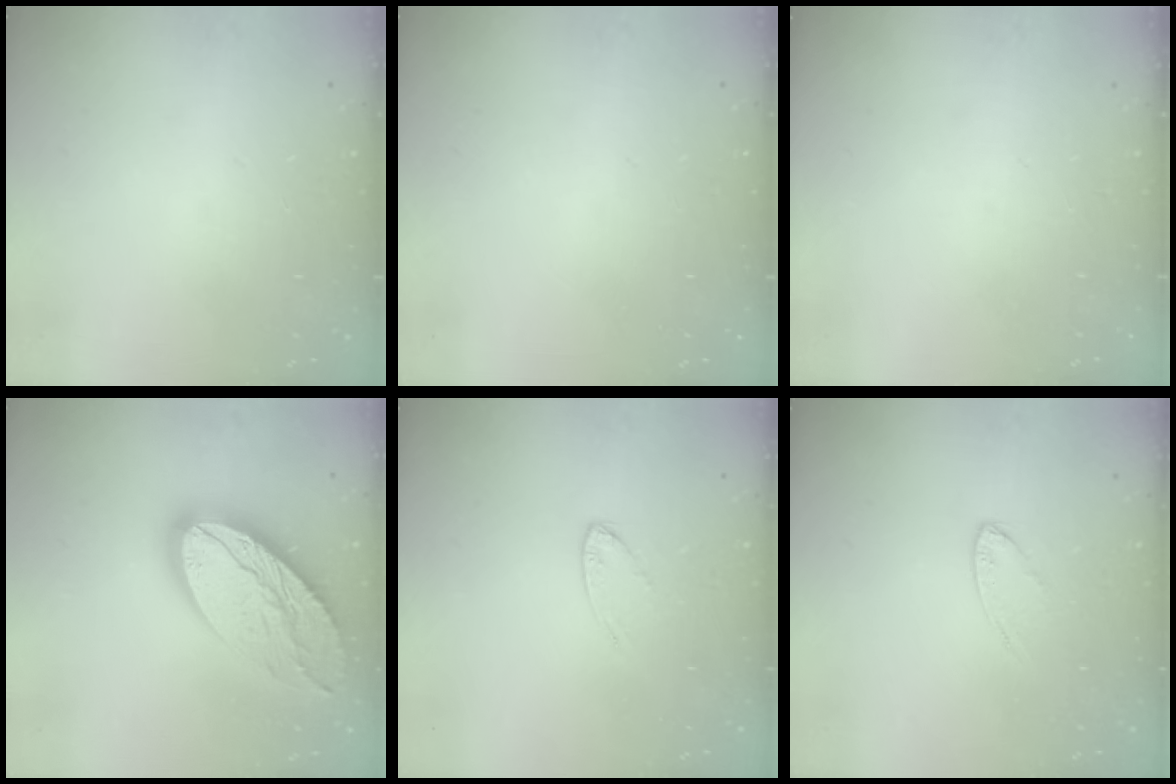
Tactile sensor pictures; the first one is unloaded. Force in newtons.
{"total": 0.0}
{"total": 0.0}
{"total": 21.6, "press": 21.5, "slide": 1.9}
{"total": 6.7, "press": 6.7, "slide": 0.5}
{"total": 6.1, "press": 6.1, "slide": 0.4}